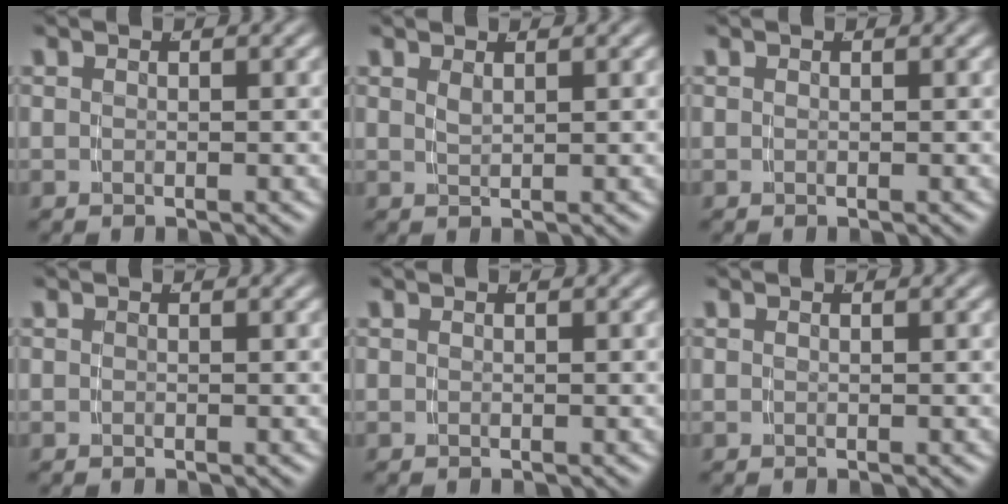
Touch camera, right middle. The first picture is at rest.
{"total": 1.1, "force": [0.7, -0.8, 0.4], "torque": [-0.005, -0.006, 0.022]}
{"total": 0.0}
{"total": 0.0}
{"total": 0.0}
{"total": 0.0}